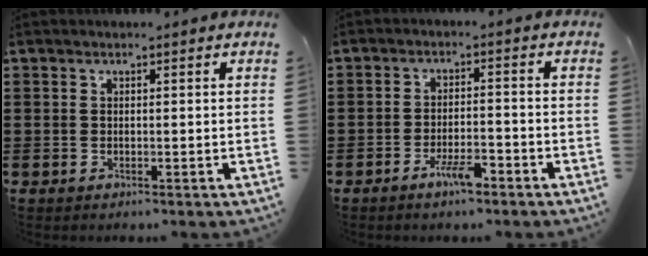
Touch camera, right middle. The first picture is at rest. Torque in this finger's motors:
{"motor_torque": [0.14, -0.18, 0.28, 0.08]}